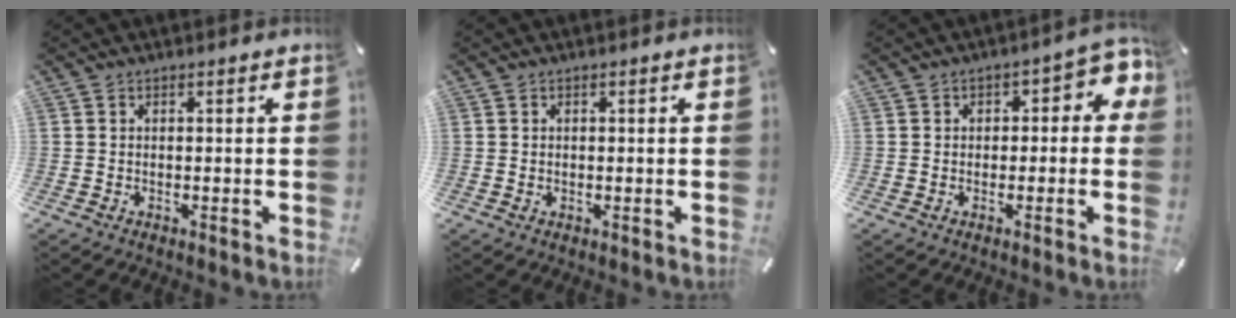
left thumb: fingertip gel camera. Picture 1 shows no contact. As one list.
[{"total": 0.6, "force": [0.2, 0.5, 0.2], "torque": [-0.004, 0.002, 0.003]}, {"total": 5.6, "force": [0.5, 4.0, 3.9], "torque": [-0.045, 0.005, 0.003]}]